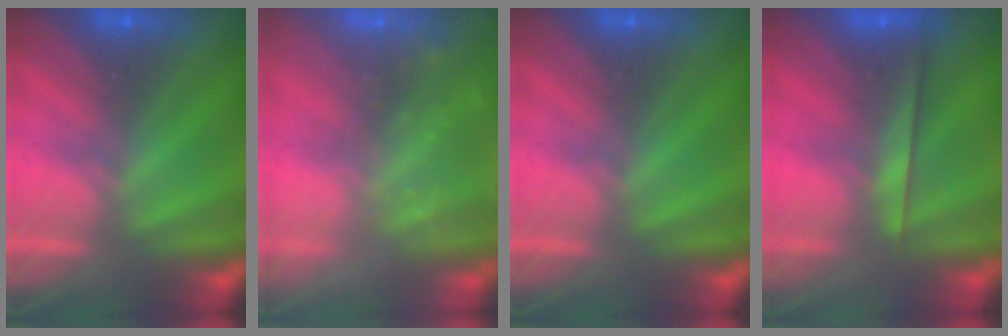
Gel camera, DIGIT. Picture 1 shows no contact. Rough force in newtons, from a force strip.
{"total": 5.5}
{"total": 0.0}
{"total": 2.2}